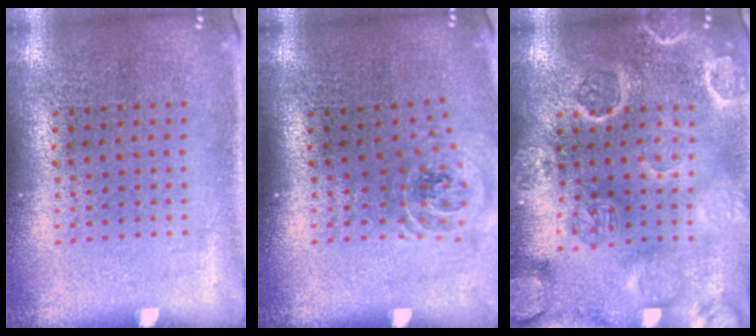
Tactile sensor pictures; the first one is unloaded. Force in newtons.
{"total": 1.1, "press": 1.0, "slide": 0.2}
{"total": 3.3, "press": 3.1, "slide": 0.9}